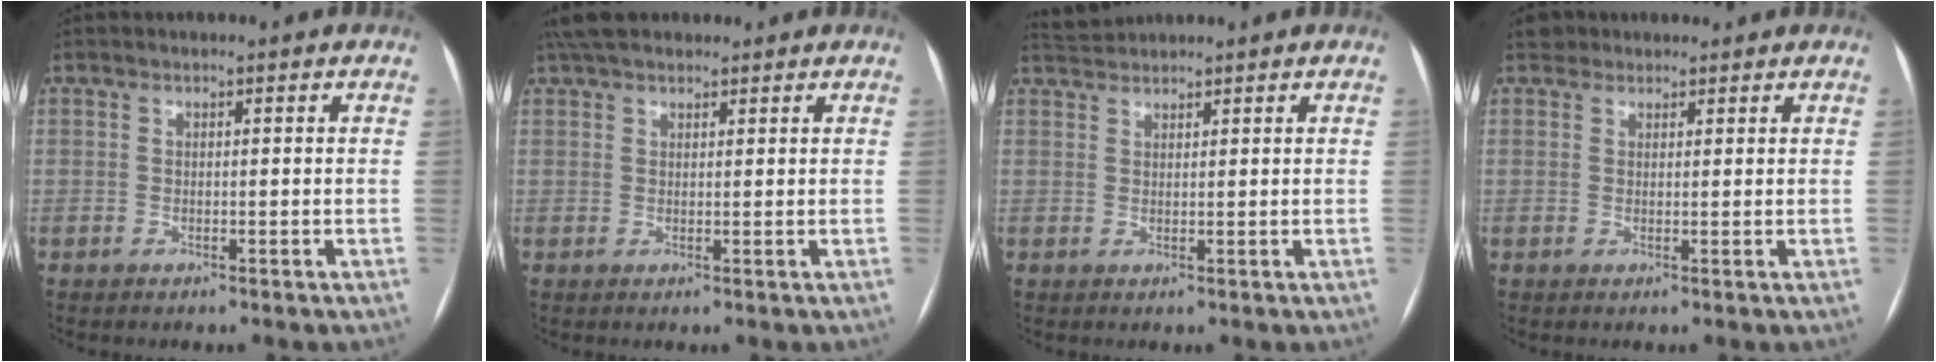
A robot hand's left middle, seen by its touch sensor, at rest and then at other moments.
{"total": 6.4, "force": [5.3, 2.4, 2.7], "torque": [-0.045, 0.037, 0.094]}
{"total": 2.6, "force": [2.5, -0.1, -0.2], "torque": [-0.007, 0.016, 0.054]}
{"total": 2.5, "force": [2.0, 1.6, 0.0], "torque": [0.009, 0.020, 0.027]}